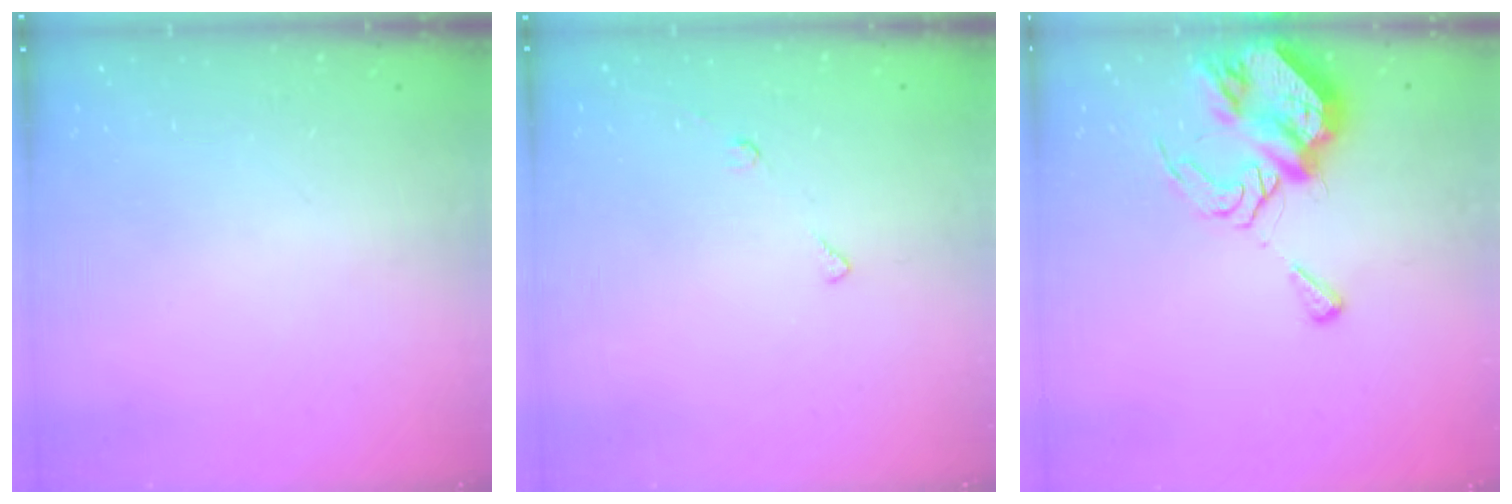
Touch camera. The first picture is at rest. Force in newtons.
{"total": 6.0, "press": 6.0, "slide": 0.6}
{"total": 9.7, "press": 9.6, "slide": 1.1}